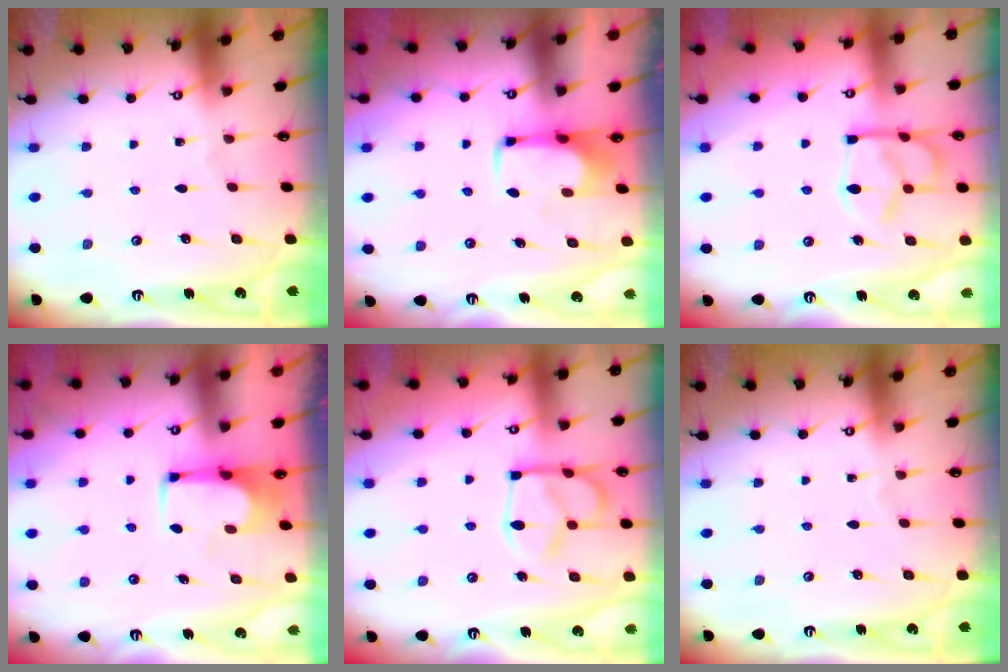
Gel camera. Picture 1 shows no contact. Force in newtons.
{"total": 1.3, "press": 1.2, "slide": 0.3}
{"total": 8.4, "press": 8.3, "slide": 1.3}
{"total": 1.0, "press": 1.0, "slide": 0.1}
{"total": 9.3, "press": 9.2, "slide": 1.4}
{"total": 0.0}